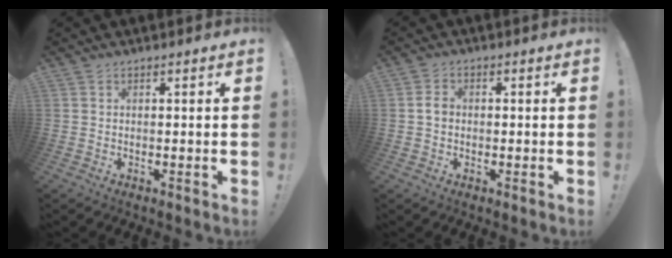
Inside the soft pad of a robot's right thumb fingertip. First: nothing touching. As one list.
[{"total": 2.5, "force": [-0.5, 2.0, 1.5], "torque": [-0.026, 0.011, -0.008]}]